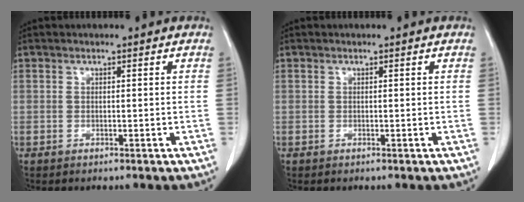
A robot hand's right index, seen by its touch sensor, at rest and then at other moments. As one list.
[{"total": 0.0}]